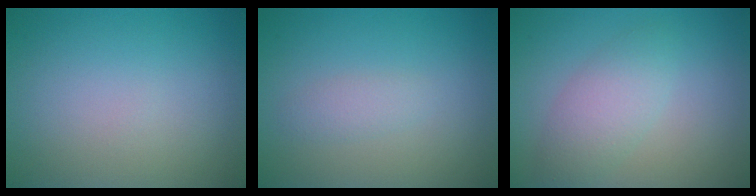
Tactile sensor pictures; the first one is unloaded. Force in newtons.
{"total": 1.2, "press": 1.2, "slide": 0.0}
{"total": 3.2, "press": 3.2, "slide": 0.0}